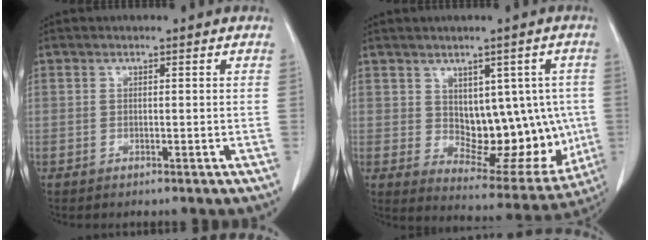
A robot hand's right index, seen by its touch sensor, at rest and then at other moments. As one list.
[{"total": 13.5, "force": [0.5, 7.3, 11.4], "torque": [-0.125, 0.007, 0.034]}]